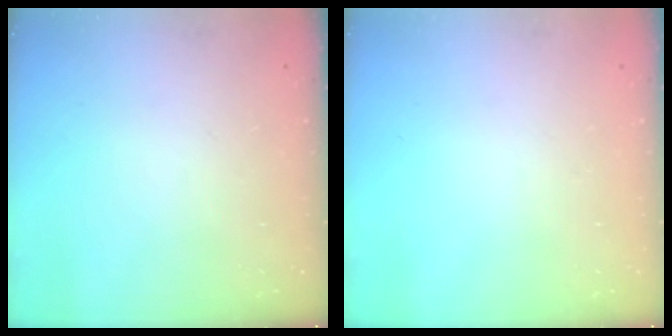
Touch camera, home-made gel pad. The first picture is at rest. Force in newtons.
{"total": 0.0}